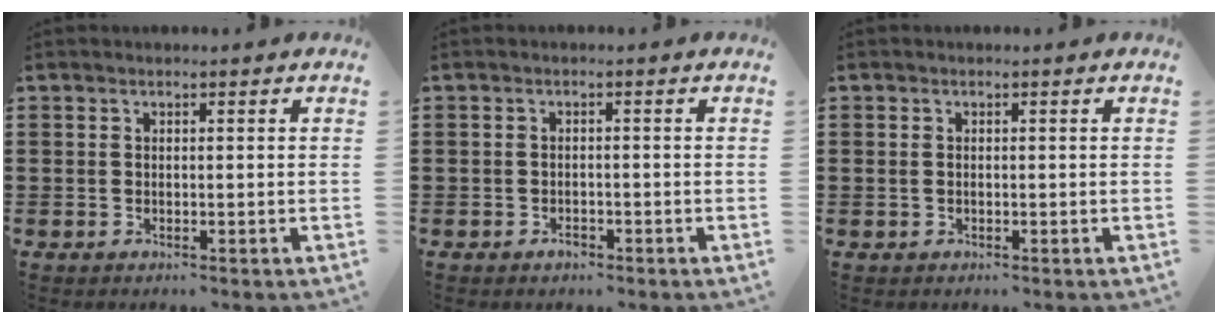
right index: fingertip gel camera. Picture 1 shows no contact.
{"total": 1.2, "force": [-0.9, 0.7, 0.4], "torque": [-0.011, -0.001, -0.019]}
{"total": 0.6, "force": [0.0, 0.4, 0.4], "torque": [-0.011, 0.001, -0.001]}